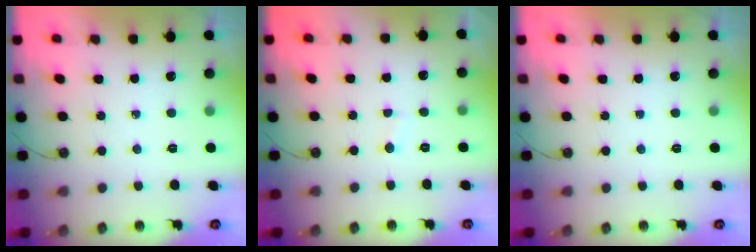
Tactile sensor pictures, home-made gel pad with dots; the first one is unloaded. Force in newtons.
{"total": 3.8, "press": 1.9, "slide": 3.3}
{"total": 0.0}